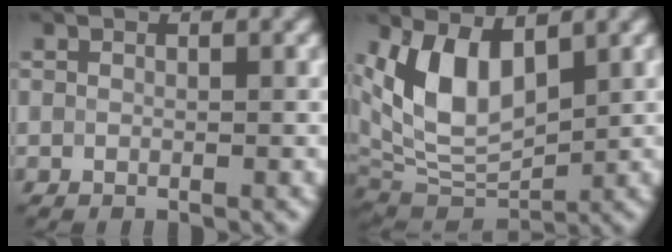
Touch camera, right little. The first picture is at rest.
{"total": 7.6, "force": [2.5, 4.1, 6.0], "torque": [-0.122, -0.007, 0.044]}